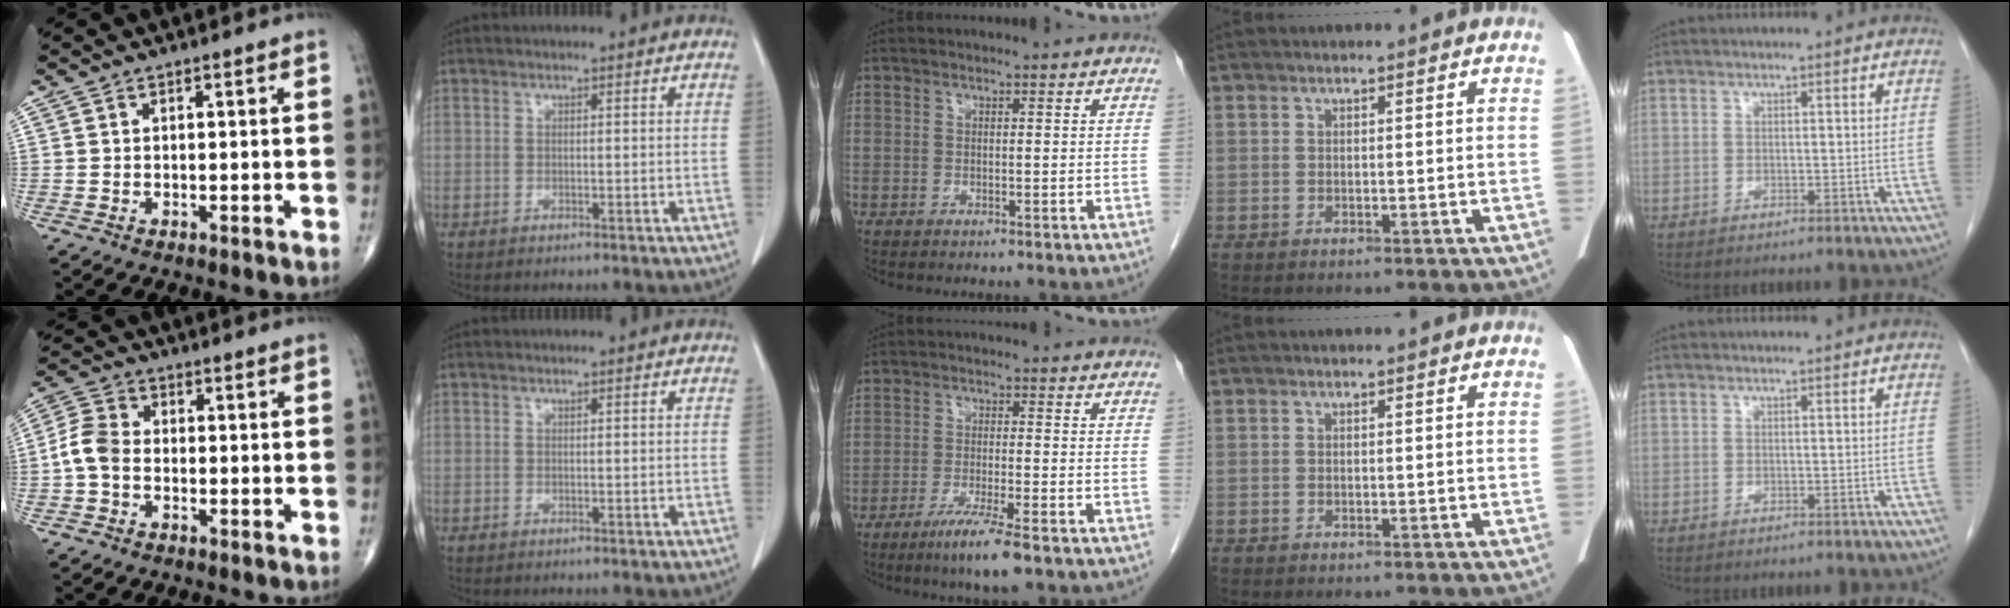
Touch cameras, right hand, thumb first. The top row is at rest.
{"thumb": {"total": 5.7, "force": [-1.2, 4.1, 3.8], "torque": [-0.076, 0.017, -0.036]}, "middle": {"total": 6.5, "force": [-4.2, -0.1, 4.9], "torque": [-0.089, -0.017, -0.075]}}